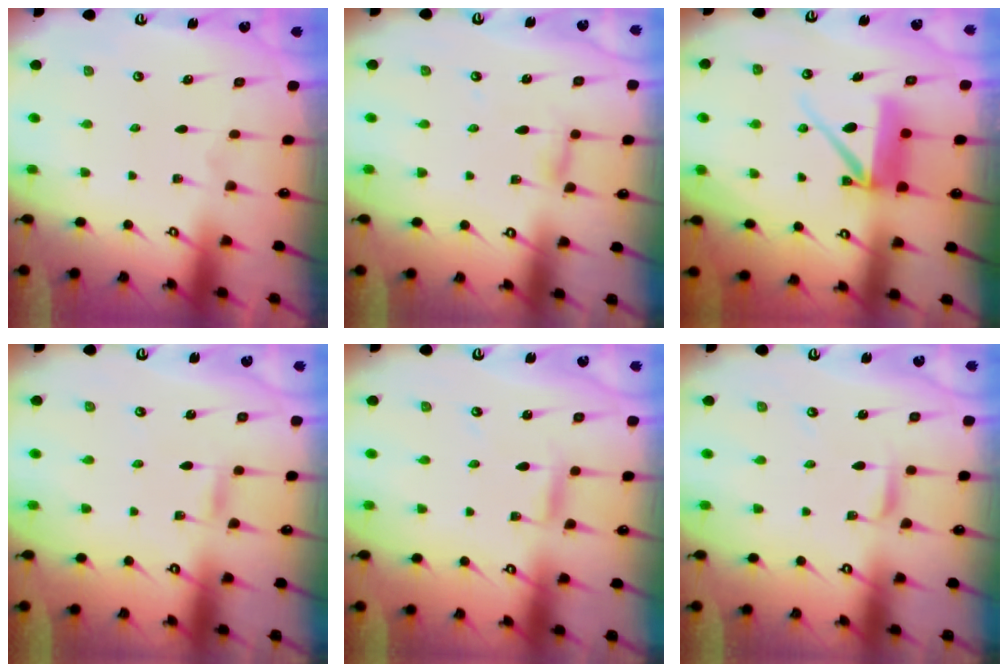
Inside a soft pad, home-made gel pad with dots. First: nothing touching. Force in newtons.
{"total": 3.5, "press": 3.5, "slide": 0.3}
{"total": 9.2, "press": 9.1, "slide": 1.1}
{"total": 1.9, "press": 1.9, "slide": 0.1}
{"total": 2.9, "press": 2.9, "slide": 0.0}
{"total": 2.0, "press": 2.0, "slide": 0.2}